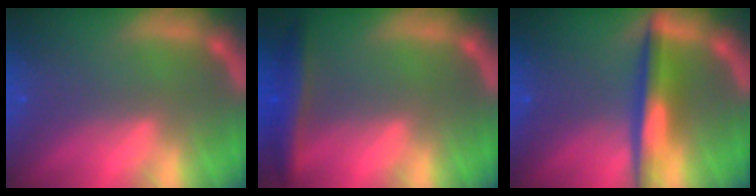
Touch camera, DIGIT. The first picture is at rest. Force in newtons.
{"total": 4.0}
{"total": 5.0}